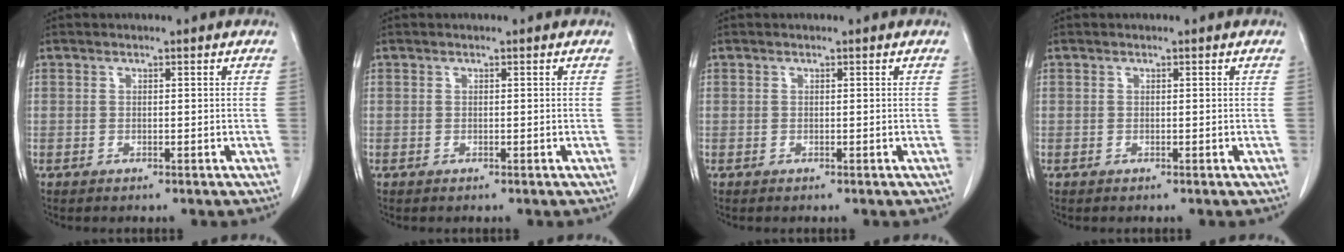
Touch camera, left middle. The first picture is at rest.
{"total": 0.0}
{"total": 0.0}
{"total": 0.0}